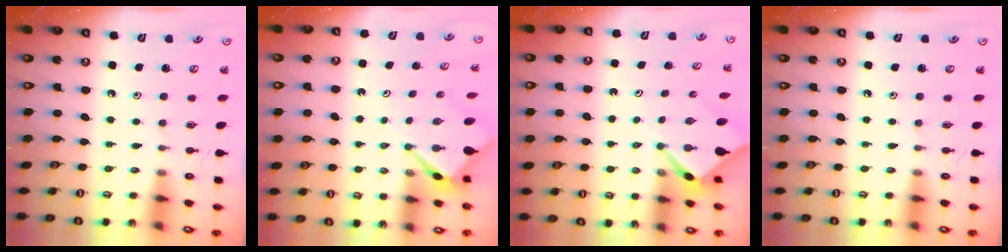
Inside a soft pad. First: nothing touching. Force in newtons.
{"total": 3.2, "press": 3.2, "slide": 0.2}
{"total": 2.4, "press": 2.4, "slide": 0.3}
{"total": 0.0}